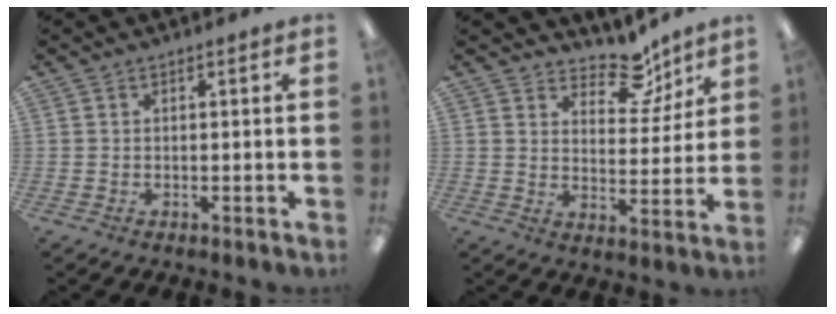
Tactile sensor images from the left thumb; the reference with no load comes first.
{"total": 10.2, "force": [7.9, 5.1, 4.0], "torque": [-0.044, -0.056, 0.138]}